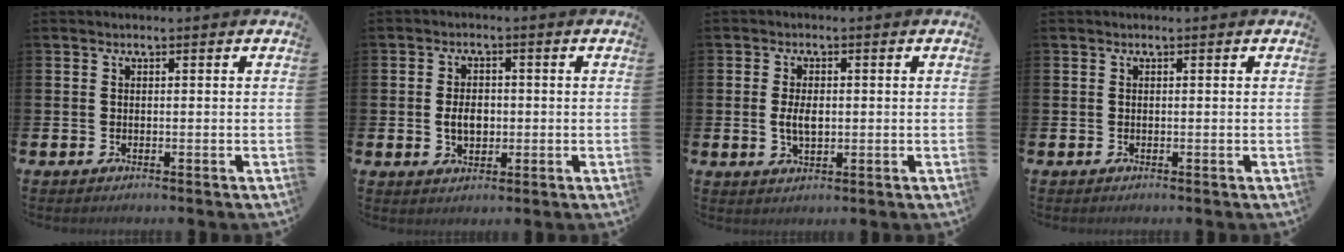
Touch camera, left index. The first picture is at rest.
{"total": 3.6, "force": [-0.2, 2.5, 2.6], "torque": [-0.034, 0.000, -0.010]}
{"total": 3.4, "force": [-0.2, 2.3, 2.5], "torque": [-0.031, 0.000, -0.010]}
{"total": 0.0}